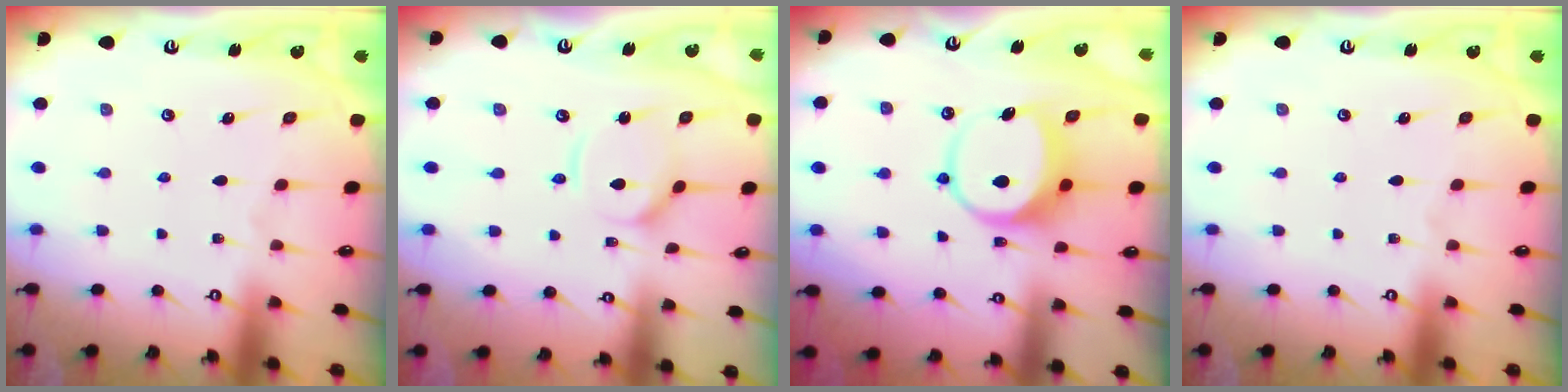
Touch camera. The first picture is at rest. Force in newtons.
{"total": 6.4, "press": 6.3, "slide": 0.6}
{"total": 7.8, "press": 7.7, "slide": 1.1}
{"total": 0.0}